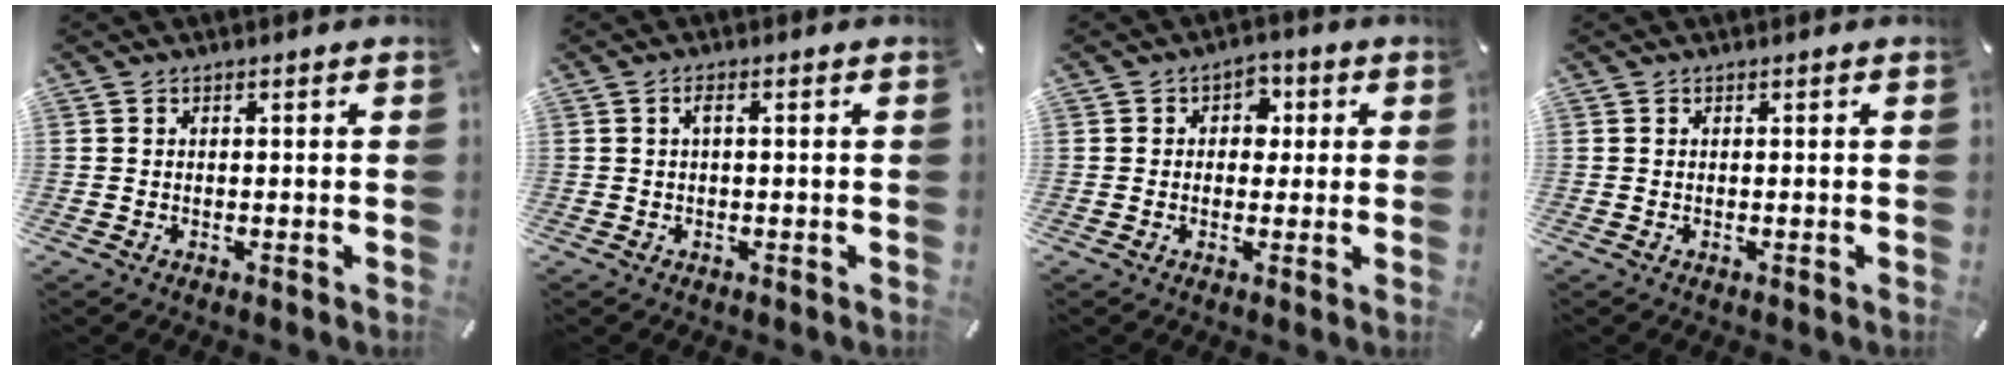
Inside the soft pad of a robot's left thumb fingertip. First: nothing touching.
{"total": 1.5, "force": [0.0, 0.3, 1.5], "torque": [-0.029, 0.002, -0.002]}
{"total": 4.2, "force": [0.1, 3.8, 1.9], "torque": [-0.013, 0.002, -0.008]}
{"total": 0.0}